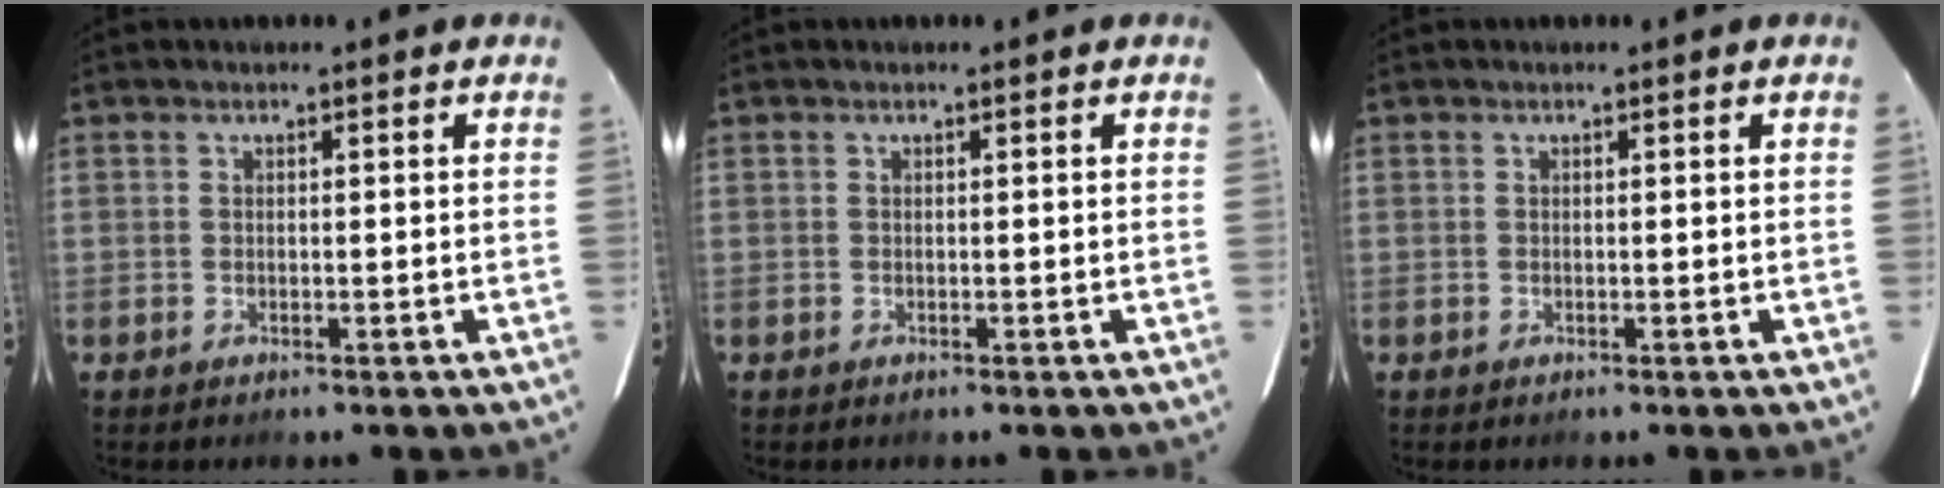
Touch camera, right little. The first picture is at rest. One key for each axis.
{"total": 0.0}
{"total": 0.0}